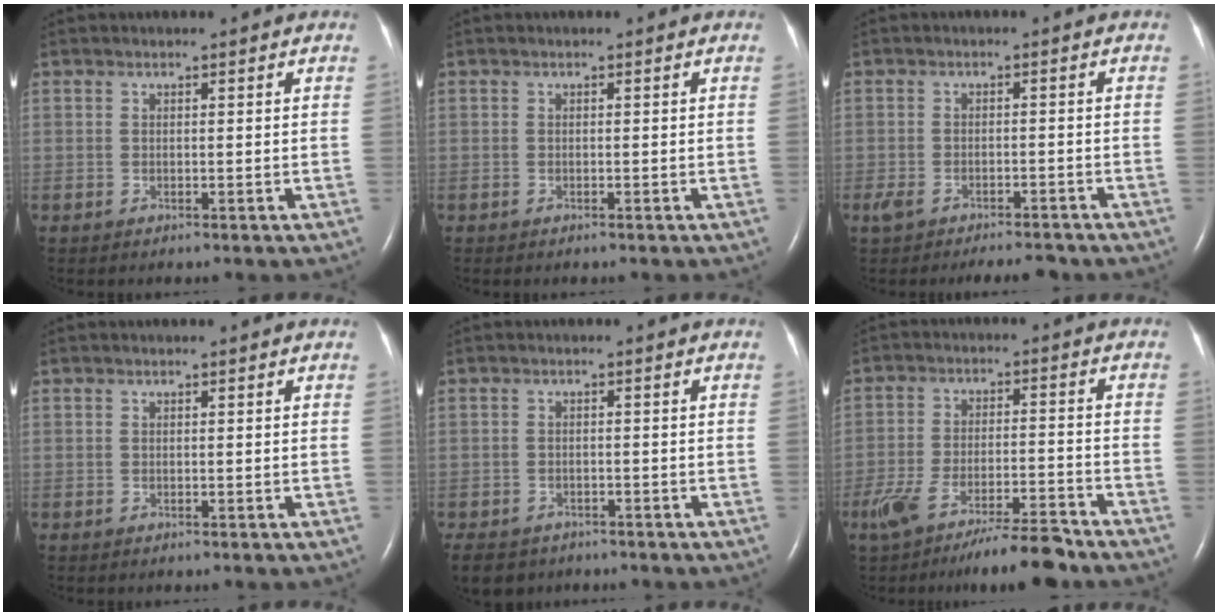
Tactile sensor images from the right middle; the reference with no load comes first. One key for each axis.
{"total": 0.0}
{"total": 6.7, "fx": -5.5, "fy": 2.2, "fz": 3.1, "tx": -0.053, "ty": 0.003, "tz": -0.081}
{"total": 0.0}
{"total": 8.4, "fx": -5.8, "fy": 5.4, "fz": 2.6, "tx": -0.067, "ty": -0.012, "tz": -0.079}
{"total": 11.5, "fx": -9.4, "fy": 1.3, "fz": 6.5, "tx": -0.114, "ty": -0.015, "tz": -0.155}